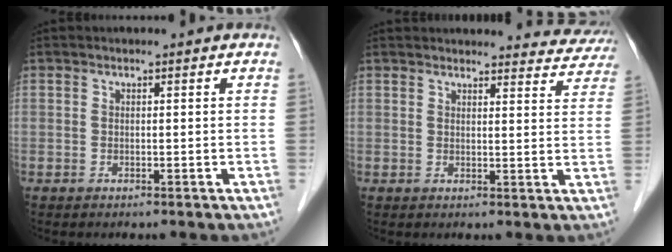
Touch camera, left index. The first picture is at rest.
{"total": 14.5, "force": [14.0, 3.0, 1.7], "torque": [0.014, -0.019, 0.137]}